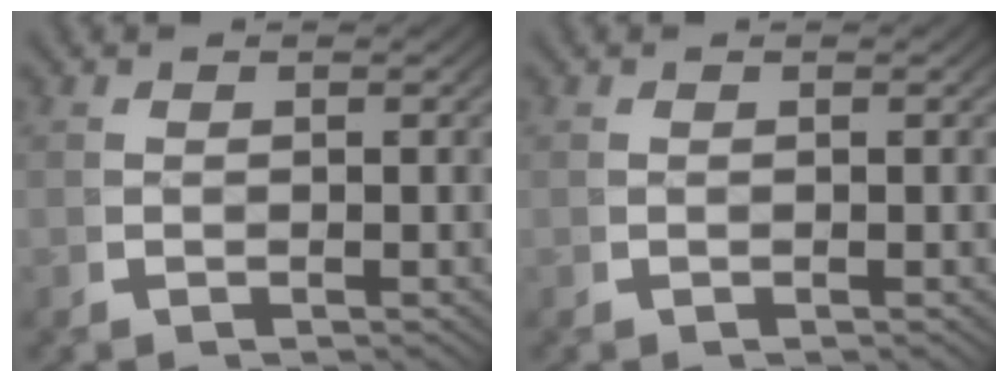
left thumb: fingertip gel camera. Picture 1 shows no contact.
{"total": 0.0}